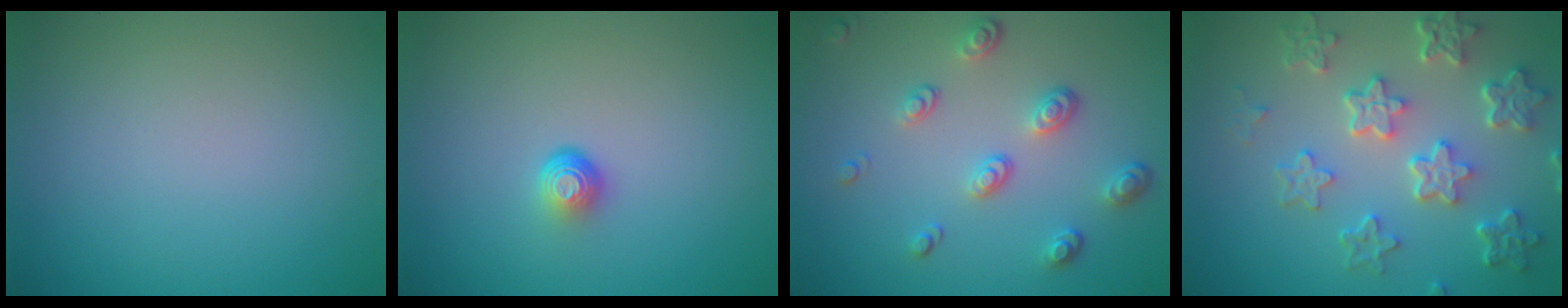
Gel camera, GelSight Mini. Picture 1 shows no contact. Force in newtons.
{"total": 1.9, "press": 1.1, "slide": 1.5}
{"total": 3.4, "press": 2.6, "slide": 2.3}
{"total": 6.2, "press": 4.6, "slide": 4.2}